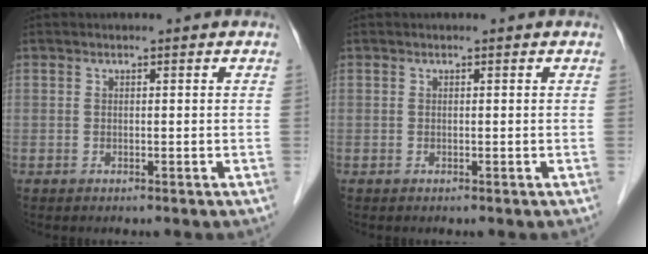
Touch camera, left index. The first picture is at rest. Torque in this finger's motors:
{"motor_torque": [0.02, 0.02, 0.00, 0.00]}